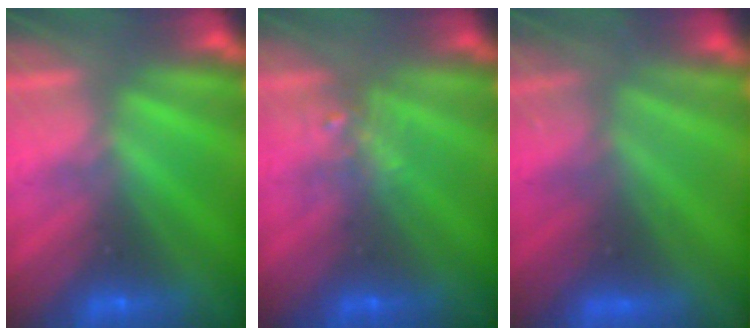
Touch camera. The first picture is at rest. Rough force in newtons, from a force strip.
{"total": 2.3}
{"total": 5.8}